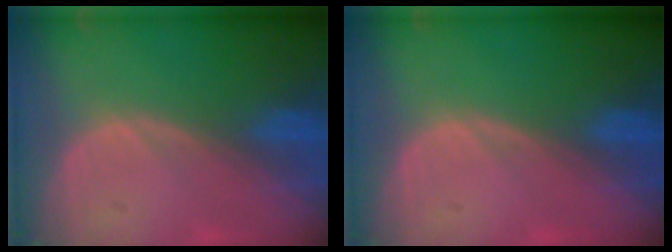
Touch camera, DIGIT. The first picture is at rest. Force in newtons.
{"total": 0.0}